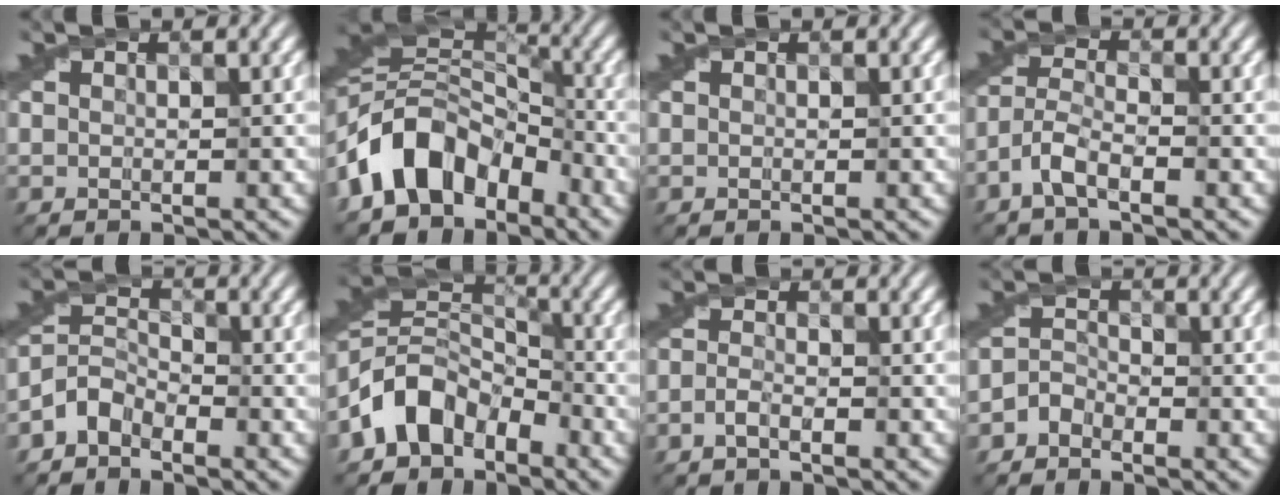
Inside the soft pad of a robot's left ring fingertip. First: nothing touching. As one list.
[{"total": 9.2, "force": [-5.5, 5.6, 4.7], "torque": [-0.064, 0.013, -0.124]}, {"total": 0.0}, {"total": 2.9, "force": [-2.3, 0.5, 1.7], "torque": [-0.039, 0.002, -0.058]}, {"total": 2.8, "force": [-2.6, 1.0, 0.4], "torque": [-0.002, 0.010, -0.063]}, {"total": 6.2, "force": [-4.4, 3.8, 2.3], "torque": [-0.021, 0.005, -0.103]}, {"total": 1.5, "force": [-1.3, 0.1, 0.7], "torque": [-0.016, -0.003, -0.032]}, {"total": 1.9, "force": [-1.8, 0.7, -0.1], "torque": [0.012, 0.007, -0.043]}]